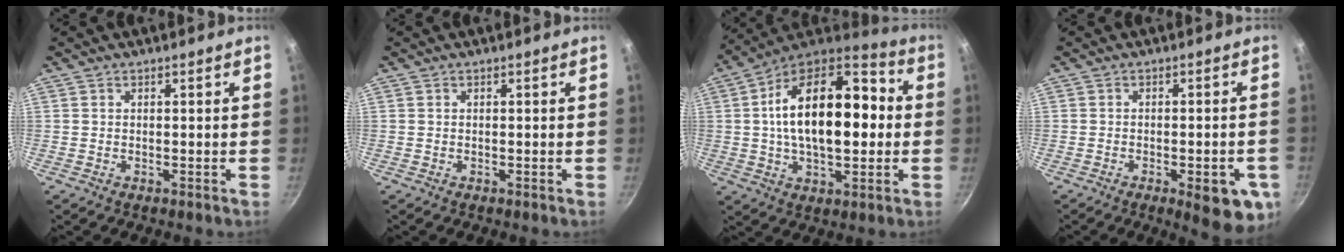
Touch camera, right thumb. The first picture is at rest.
{"total": 0.0}
{"total": 23.8, "force": [1.7, 12.5, 20.2], "torque": [-0.312, 0.028, 0.019]}
{"total": 9.4, "force": [-4.1, 3.0, 8.0], "torque": [-0.081, 0.007, -0.045]}